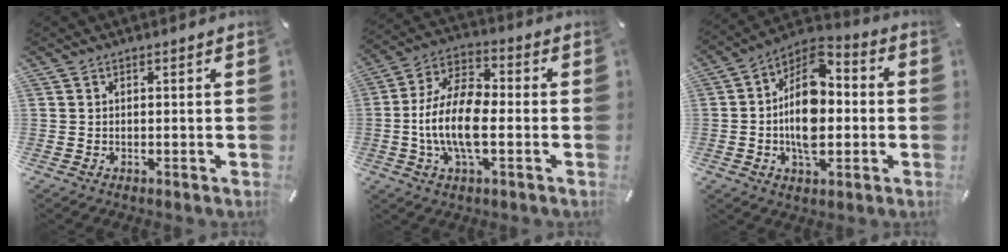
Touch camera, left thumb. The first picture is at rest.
{"total": 13.6, "force": [-2.8, 7.0, 11.3], "torque": [-0.230, 0.009, -0.047]}
{"total": 14.8, "force": [-1.6, 9.2, 11.5], "torque": [-0.219, -0.004, -0.032]}